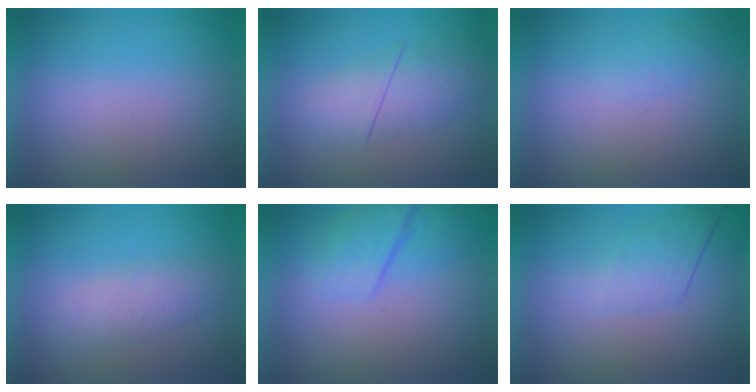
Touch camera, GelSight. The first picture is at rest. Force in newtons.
{"total": 2.8}
{"total": 1.1}
{"total": 1.8}
{"total": 2.6}
{"total": 2.2}